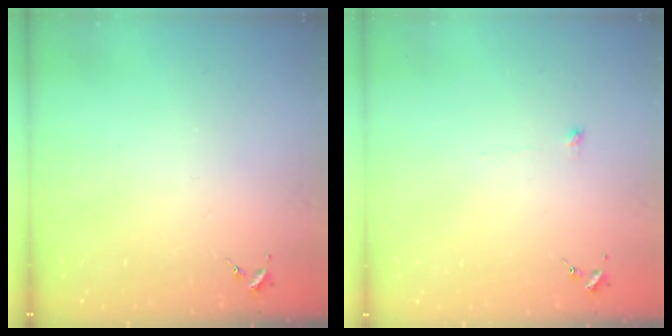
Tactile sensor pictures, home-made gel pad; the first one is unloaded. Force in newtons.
{"total": 5.5, "press": 5.5, "slide": 0.3}